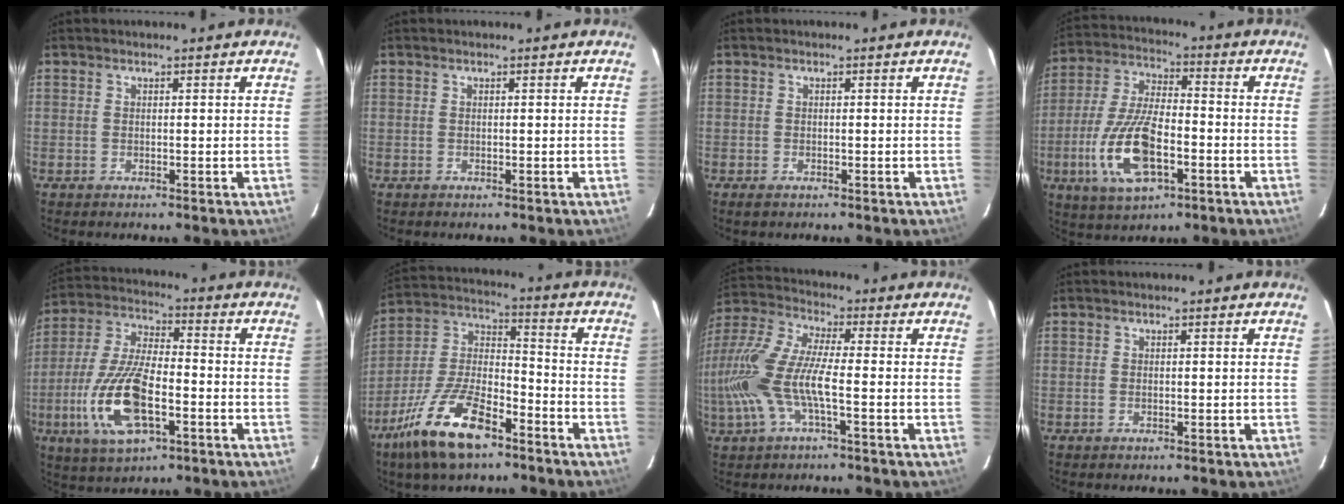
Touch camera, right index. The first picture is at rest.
{"total": 0.0}
{"total": 0.8, "force": [-0.5, 0.4, 0.5], "torque": [-0.008, -0.003, -0.011]}
{"total": 15.5, "force": [-5.3, 6.3, 13.1], "torque": [-0.284, -0.009, -0.096]}
{"total": 16.6, "force": [-5.6, 6.6, 14.2], "torque": [-0.309, -0.012, -0.103]}
{"total": 17.4, "force": [-10.8, 6.7, 11.8], "torque": [-0.252, -0.004, -0.201]}
{"total": 15.2, "force": [-3.5, 3.7, 14.3], "torque": [-0.293, -0.007, -0.073]}
{"total": 0.0}